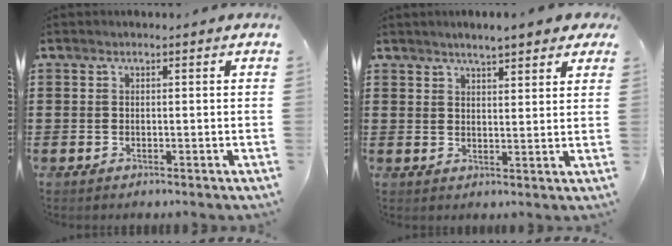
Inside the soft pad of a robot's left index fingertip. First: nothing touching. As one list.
[{"total": 3.7, "force": [3.3, 0.3, 1.7], "torque": [-0.042, -0.001, 0.058]}]